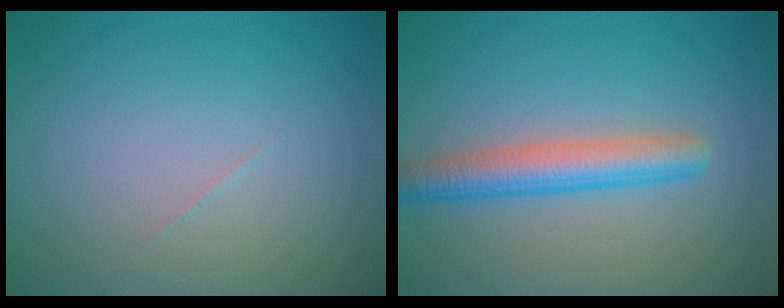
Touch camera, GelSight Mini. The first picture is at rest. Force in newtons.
{"total": 4.1, "press": 4.1, "slide": 0.1}